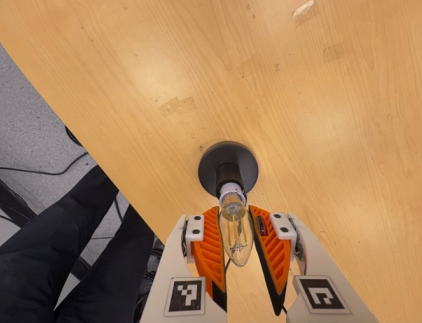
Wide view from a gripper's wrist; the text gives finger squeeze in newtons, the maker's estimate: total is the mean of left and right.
{"total": 10.7, "left": 10.1, "right": 11.3}